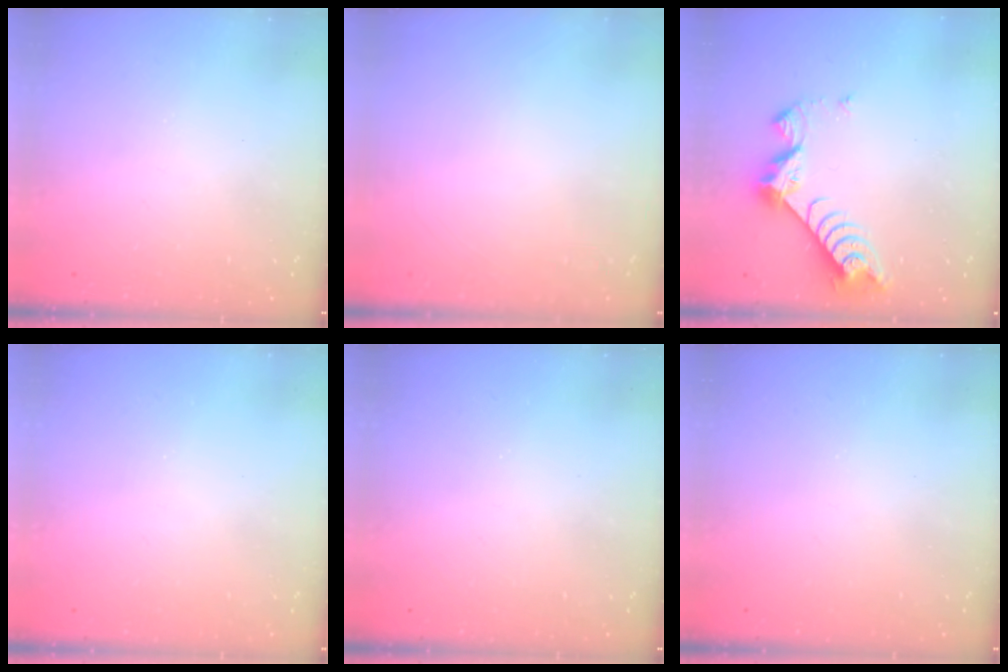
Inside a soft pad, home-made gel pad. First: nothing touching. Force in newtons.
{"total": 0.0}
{"total": 8.2, "press": 8.2, "slide": 0.5}
{"total": 0.0}
{"total": 0.0}
{"total": 0.0}